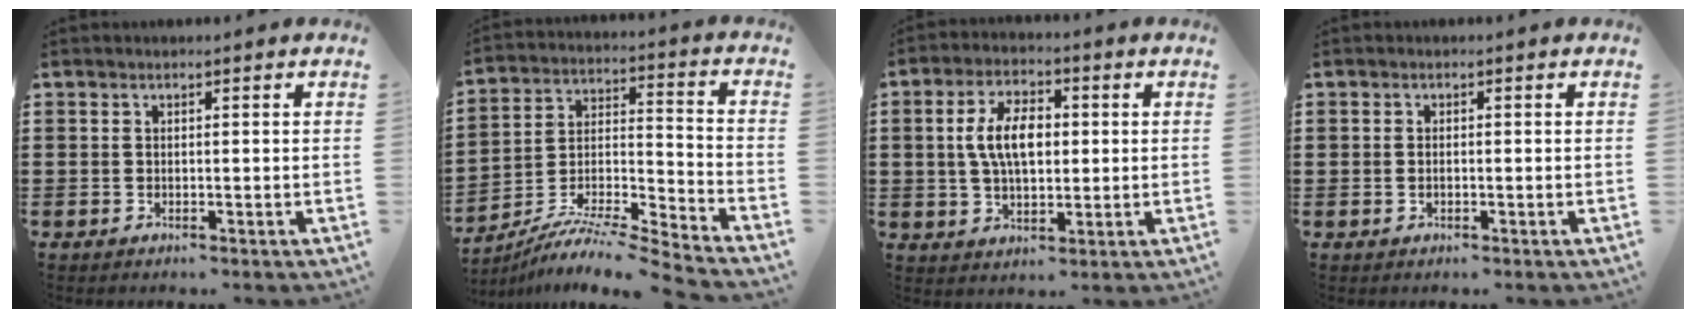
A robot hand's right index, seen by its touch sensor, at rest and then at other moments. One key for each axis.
{"total": 8.5, "fx": -7.9, "fy": 0.0, "fz": 3.1, "tx": -0.053, "ty": 0.003, "tz": -0.160}
{"total": 7.8, "fx": 0.8, "fy": 4.0, "fz": 6.6, "tx": -0.137, "ty": 0.007, "tz": 0.007}
{"total": 0.8, "fx": -0.1, "fy": 0.4, "fz": 0.6, "tx": -0.014, "ty": 0.002, "tz": -0.002}